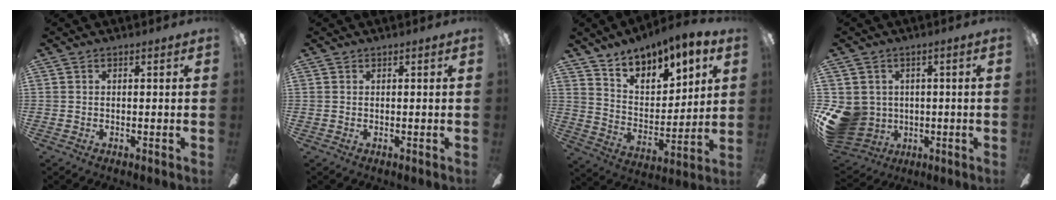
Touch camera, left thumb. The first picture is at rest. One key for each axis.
{"total": 0.0}
{"total": 9.0, "fx": 7.3, "fy": 4.5, "fz": 2.8, "tx": -0.053, "ty": -0.062, "tz": 0.133}
{"total": 11.2, "fx": -0.9, "fy": 10.2, "fz": 4.7, "tx": -0.129, "ty": 0.004, "tz": -0.010}